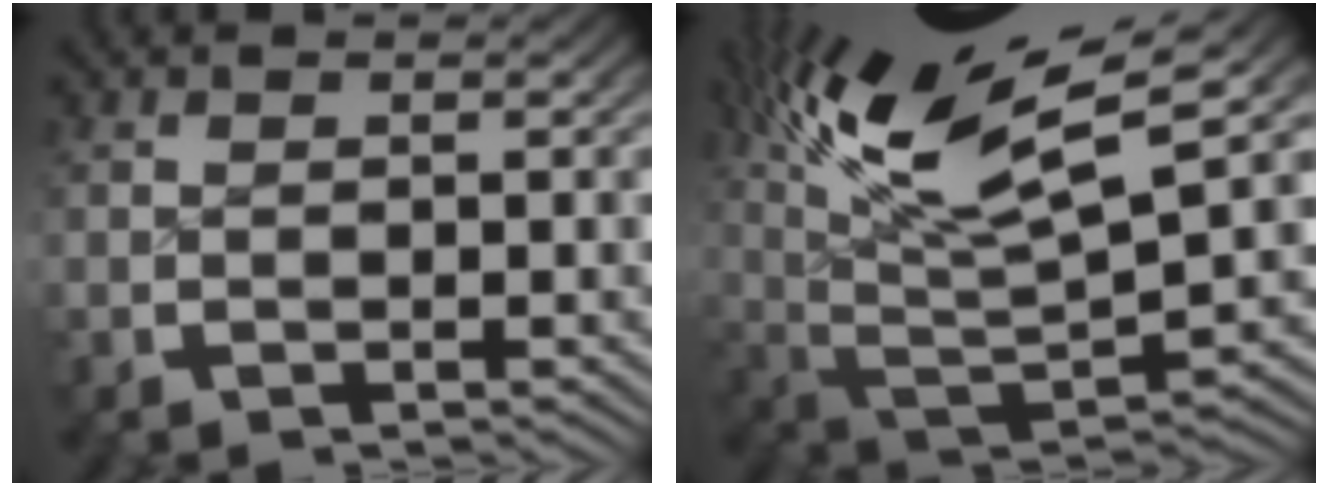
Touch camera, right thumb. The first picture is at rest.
{"total": 15.7, "force": [4.8, 8.3, 12.5], "torque": [-0.249, -0.019, 0.089]}